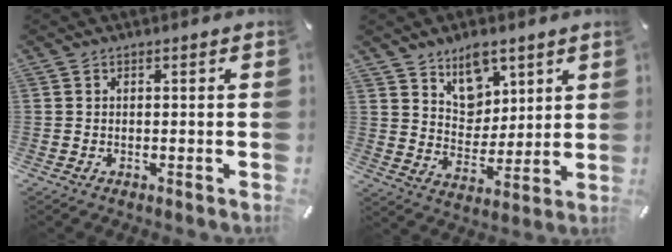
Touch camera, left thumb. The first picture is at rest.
{"total": 9.8, "force": [6.6, 6.9, 2.6], "torque": [-0.031, -0.049, 0.120]}